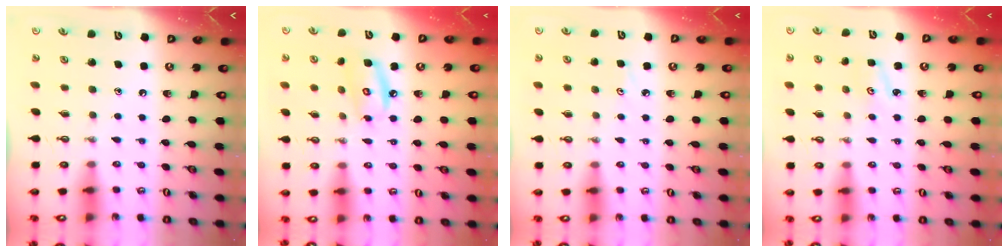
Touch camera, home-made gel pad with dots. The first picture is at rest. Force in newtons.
{"total": 7.8, "press": 7.8, "slide": 0.6}
{"total": 2.8, "press": 2.8, "slide": 0.4}
{"total": 2.7, "press": 2.6, "slide": 0.4}